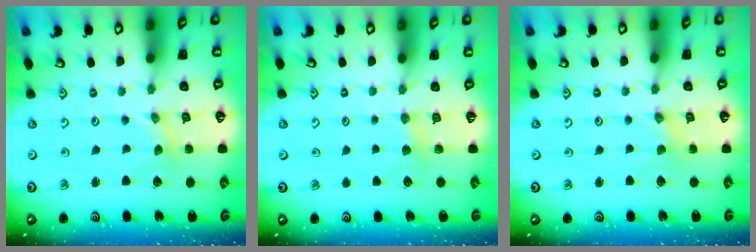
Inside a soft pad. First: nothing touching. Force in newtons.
{"total": 3.5, "press": 3.4, "slide": 0.6}
{"total": 0.0}